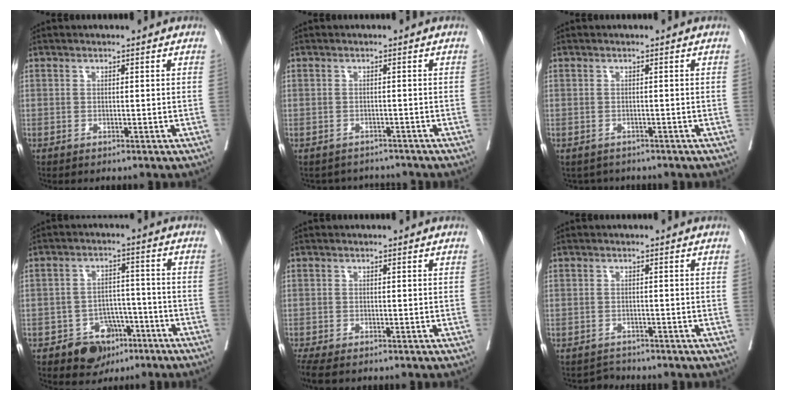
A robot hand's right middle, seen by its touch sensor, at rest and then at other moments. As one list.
[{"total": 3.7, "force": [-3.4, 1.1, -0.8], "torque": [0.013, 0.007, -0.048]}, {"total": 2.5, "force": [-2.1, 1.3, 0.0], "torque": [-0.002, 0.000, -0.032]}, {"total": 6.8, "force": [-4.0, 4.9, 2.5], "torque": [-0.028, 0.013, -0.055]}, {"total": 3.8, "force": [-3.1, 0.9, 2.1], "torque": [-0.040, -0.014, -0.054]}, {"total": 1.6, "force": [-1.3, 0.3, -0.8], "torque": [0.015, -0.006, -0.023]}]